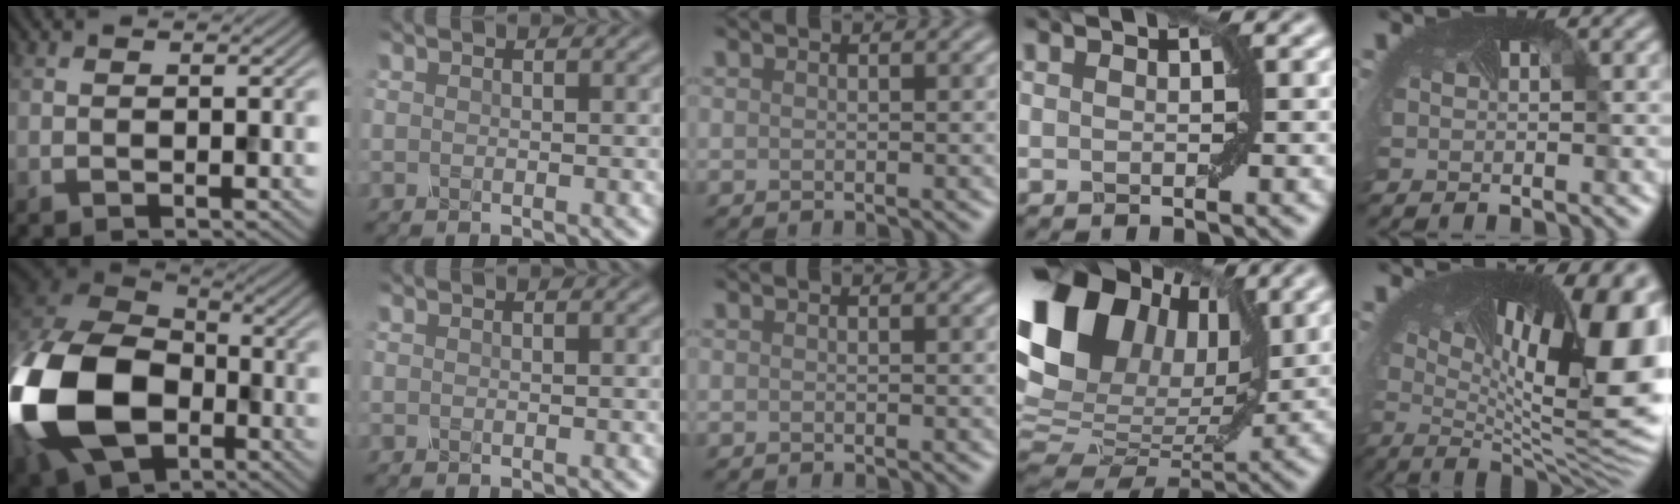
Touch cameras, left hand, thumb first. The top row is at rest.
{"thumb": {"total": 21.5, "force": [-6.1, 14.9, 14.2], "torque": [-0.369, -0.036, -0.123]}, "ring": {"total": 13.9, "force": [5.3, 9.5, 8.7], "torque": [-0.183, 0.025, 0.096]}, "little": {"total": 18.1, "force": [2.6, 7.1, 16.5], "torque": [-0.235, -0.016, 0.050]}}